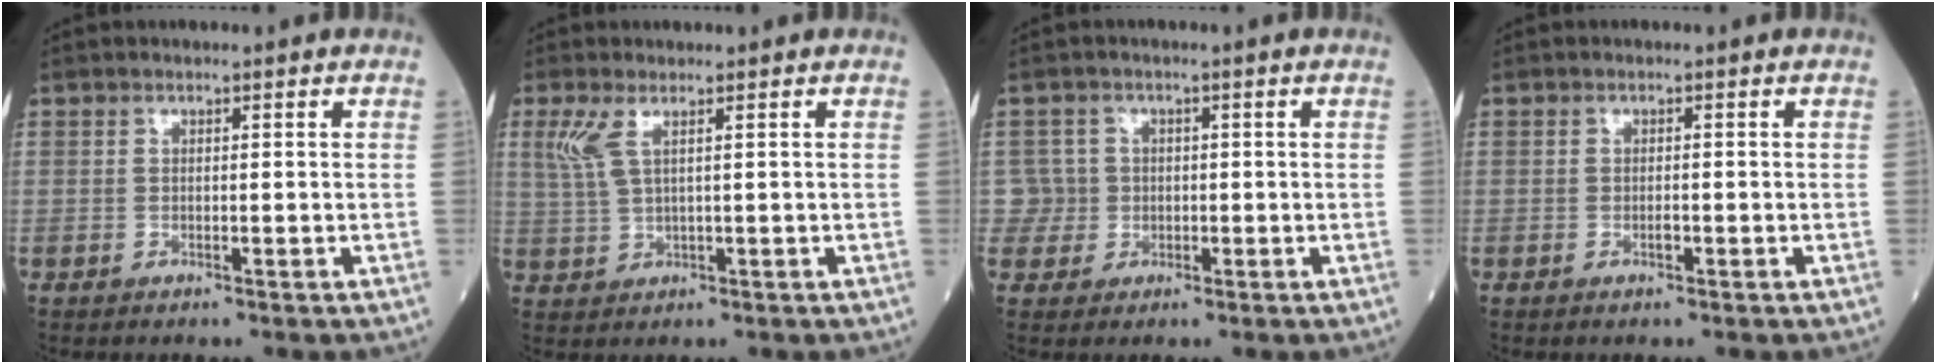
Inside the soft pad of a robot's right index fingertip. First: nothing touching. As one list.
[{"total": 3.2, "force": [1.4, 0.6, 2.8], "torque": [-0.077, 0.011, 0.036]}, {"total": 3.1, "force": [-0.2, 3.0, -0.7], "torque": [0.028, 0.011, -0.007]}, {"total": 0.8, "force": [-0.4, 0.2, 0.7], "torque": [-0.015, 0.000, -0.005]}]